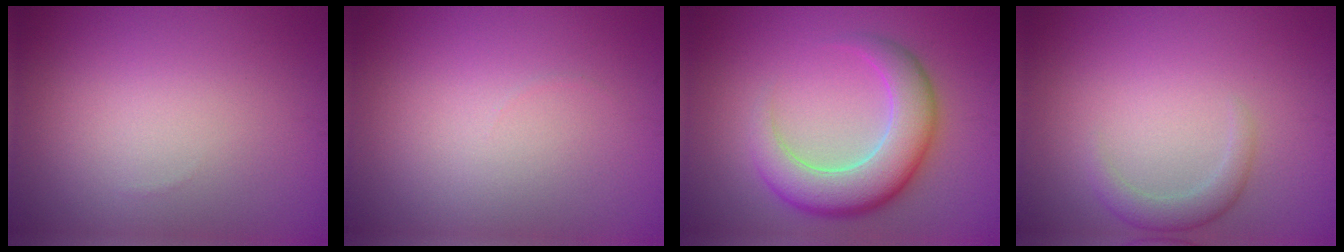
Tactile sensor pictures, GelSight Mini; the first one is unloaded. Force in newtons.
{"total": 0.0}
{"total": 6.8, "press": 6.8, "slide": 0.6}
{"total": 1.9, "press": 1.9, "slide": 0.1}